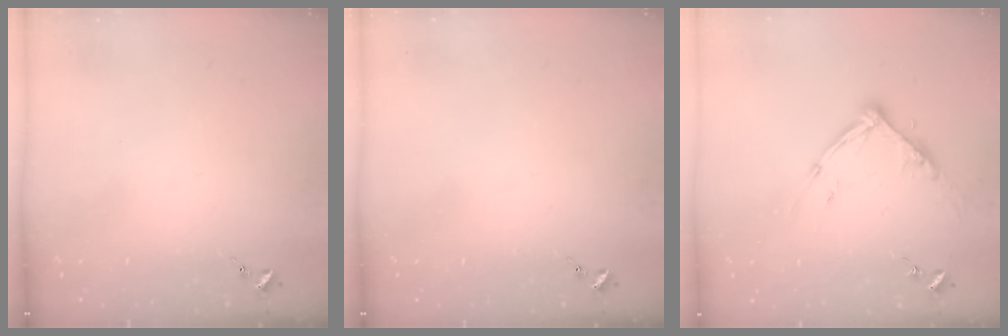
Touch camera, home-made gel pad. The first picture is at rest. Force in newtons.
{"total": 0.0}
{"total": 10.3, "press": 10.2, "slide": 0.9}